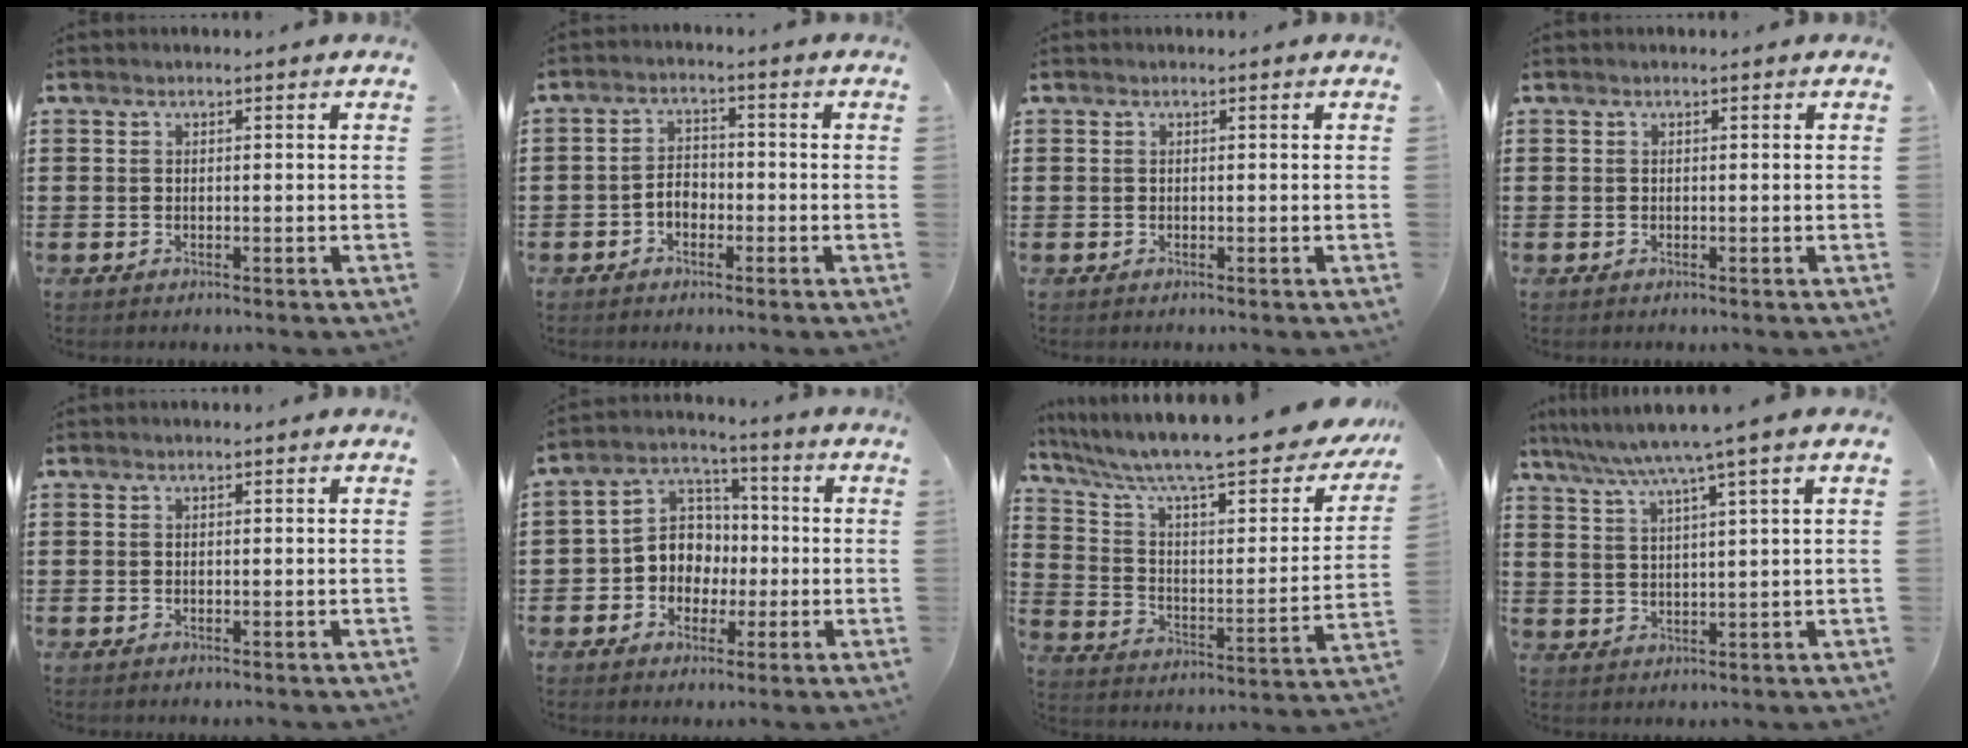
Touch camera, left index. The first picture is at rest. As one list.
[{"total": 2.9, "force": [-1.3, 1.8, 1.8], "torque": [-0.043, 0.003, -0.029]}, {"total": 0.0}, {"total": 0.0}, {"total": 0.0}, {"total": 6.8, "force": [-1.4, 6.3, 2.1], "torque": [-0.066, 0.014, -0.031]}, {"total": 11.5, "force": [9.0, 1.7, 7.0], "torque": [-0.152, -0.064, 0.147]}, {"total": 6.1, "force": [4.4, -0.6, 4.1], "torque": [-0.092, -0.018, 0.071]}]